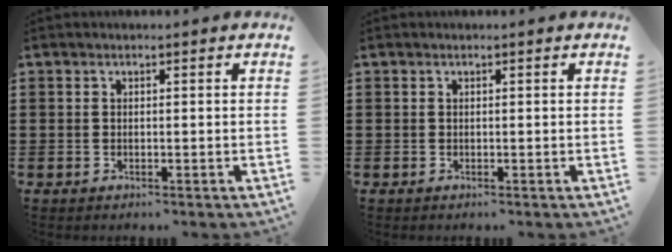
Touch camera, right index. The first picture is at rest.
{"total": 0.0}